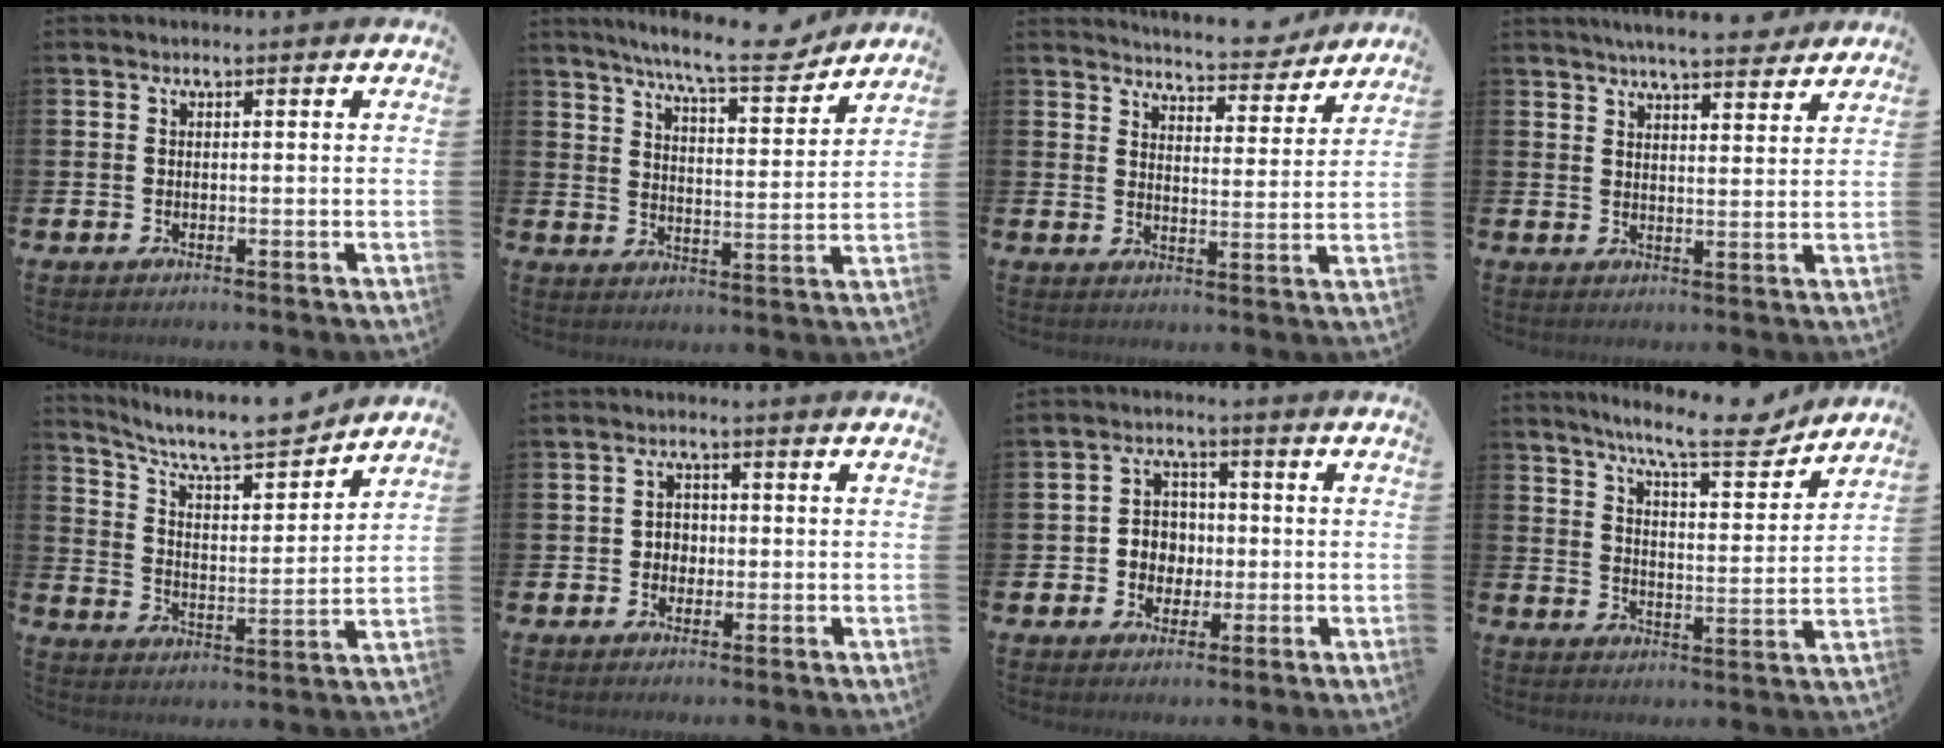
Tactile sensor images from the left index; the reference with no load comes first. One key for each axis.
{"total": 9.2, "fx": 8.3, "fy": 0.7, "fz": 4.0, "tx": -0.079, "ty": -0.052, "tz": 0.141}
{"total": 5.8, "fx": 5.8, "fy": 0.7, "fz": 0.5, "tx": -0.019, "ty": -0.044, "tz": 0.100}
{"total": 5.8, "fx": 5.6, "fy": 0.3, "fz": 1.7, "tx": -0.036, "ty": -0.025, "tz": 0.098}
{"total": 8.6, "fx": 7.9, "fy": 1.7, "fz": 2.9, "tx": -0.080, "ty": -0.062, "tz": 0.133}
{"total": 2.3, "fx": -0.3, "fy": 2.1, "fz": 0.8, "tx": -0.011, "ty": 0.005, "tz": -0.012}
{"total": 4.4, "fx": -0.1, "fy": 4.2, "fz": 1.3, "tx": -0.030, "ty": 0.007, "tz": -0.010}
{"total": 10.1, "fx": 8.9, "fy": 1.1, "fz": 4.8, "tx": -0.099, "ty": -0.048, "tz": 0.150}